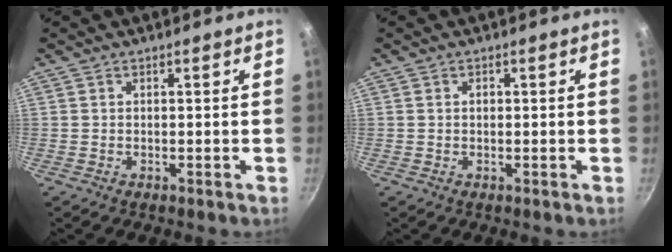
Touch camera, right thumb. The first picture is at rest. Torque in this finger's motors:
{"motor_torque": [0.40, 0.38, 0.41, -0.25, -0.03]}